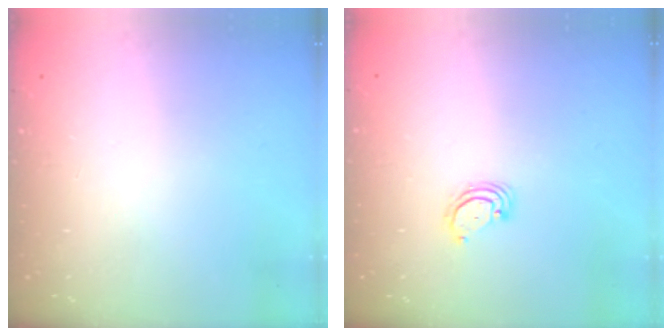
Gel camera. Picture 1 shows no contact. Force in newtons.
{"total": 2.9, "press": 2.9, "slide": 0.3}